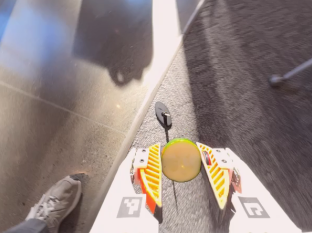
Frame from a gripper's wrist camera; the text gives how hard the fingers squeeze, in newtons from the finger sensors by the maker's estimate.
{"total": 9.3, "left": 9.6, "right": 8.9}